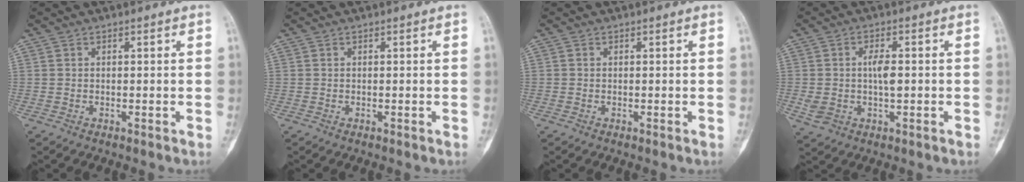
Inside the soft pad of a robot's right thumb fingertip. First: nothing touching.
{"total": 0.0}
{"total": 0.0}
{"total": 6.4, "force": [-0.2, 3.6, 5.3], "torque": [-0.106, 0.010, 0.003]}